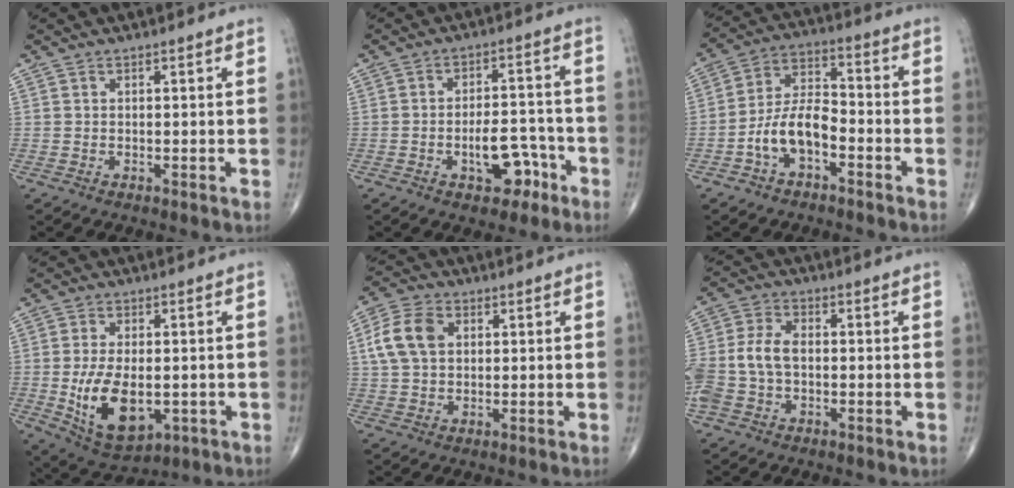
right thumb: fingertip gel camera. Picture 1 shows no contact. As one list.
[{"total": 8.2, "force": [-3.8, 4.4, 5.7], "torque": [-0.064, 0.040, -0.052]}, {"total": 9.7, "force": [-3.8, 5.2, 7.2], "torque": [-0.129, 0.044, -0.077]}, {"total": 12.8, "force": [-2.1, 7.0, 10.5], "torque": [-0.177, -0.011, -0.017]}, {"total": 9.0, "force": [2.0, 6.3, 6.1], "torque": [-0.117, 0.010, 0.036]}, {"total": 10.2, "force": [-1.0, 6.8, 7.6], "torque": [-0.174, 0.027, -0.023]}]